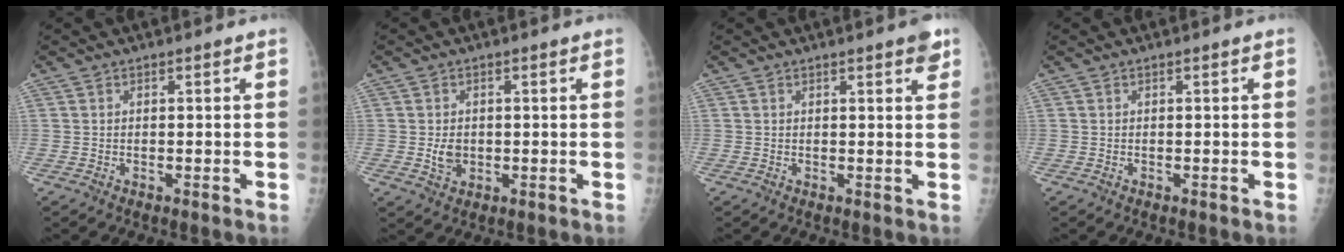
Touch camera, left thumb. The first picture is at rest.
{"total": 3.3, "force": [-0.1, 2.6, 2.0], "torque": [-0.026, -0.001, 0.005]}
{"total": 2.8, "force": [1.8, 0.6, 2.0], "torque": [-0.020, -0.007, 0.019]}
{"total": 0.0}